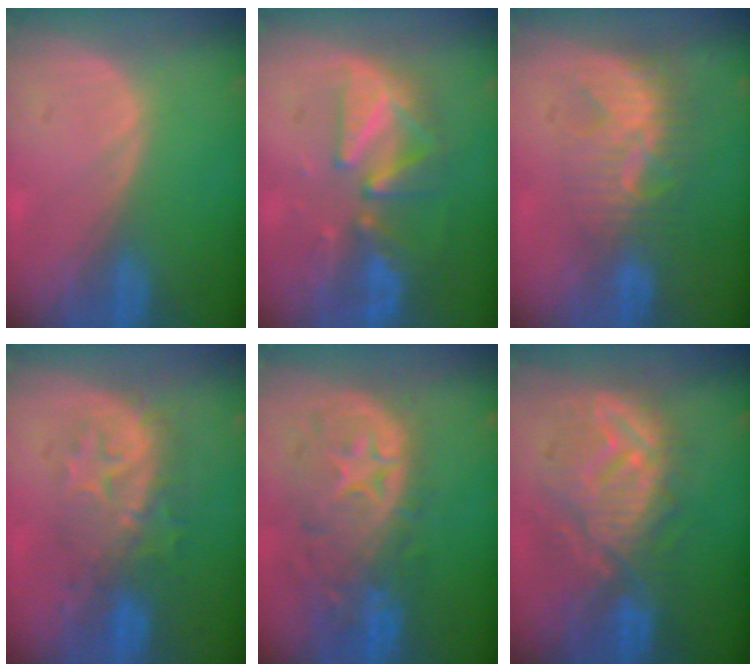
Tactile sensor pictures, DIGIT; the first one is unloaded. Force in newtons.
{"total": 9.2, "press": 8.5, "slide": 3.4}
{"total": 8.8, "press": 7.6, "slide": 4.4}
{"total": 8.4, "press": 8.2, "slide": 1.6}
{"total": 11.4, "press": 9.8, "slide": 5.7}
{"total": 10.7, "press": 10.2, "slide": 3.5}